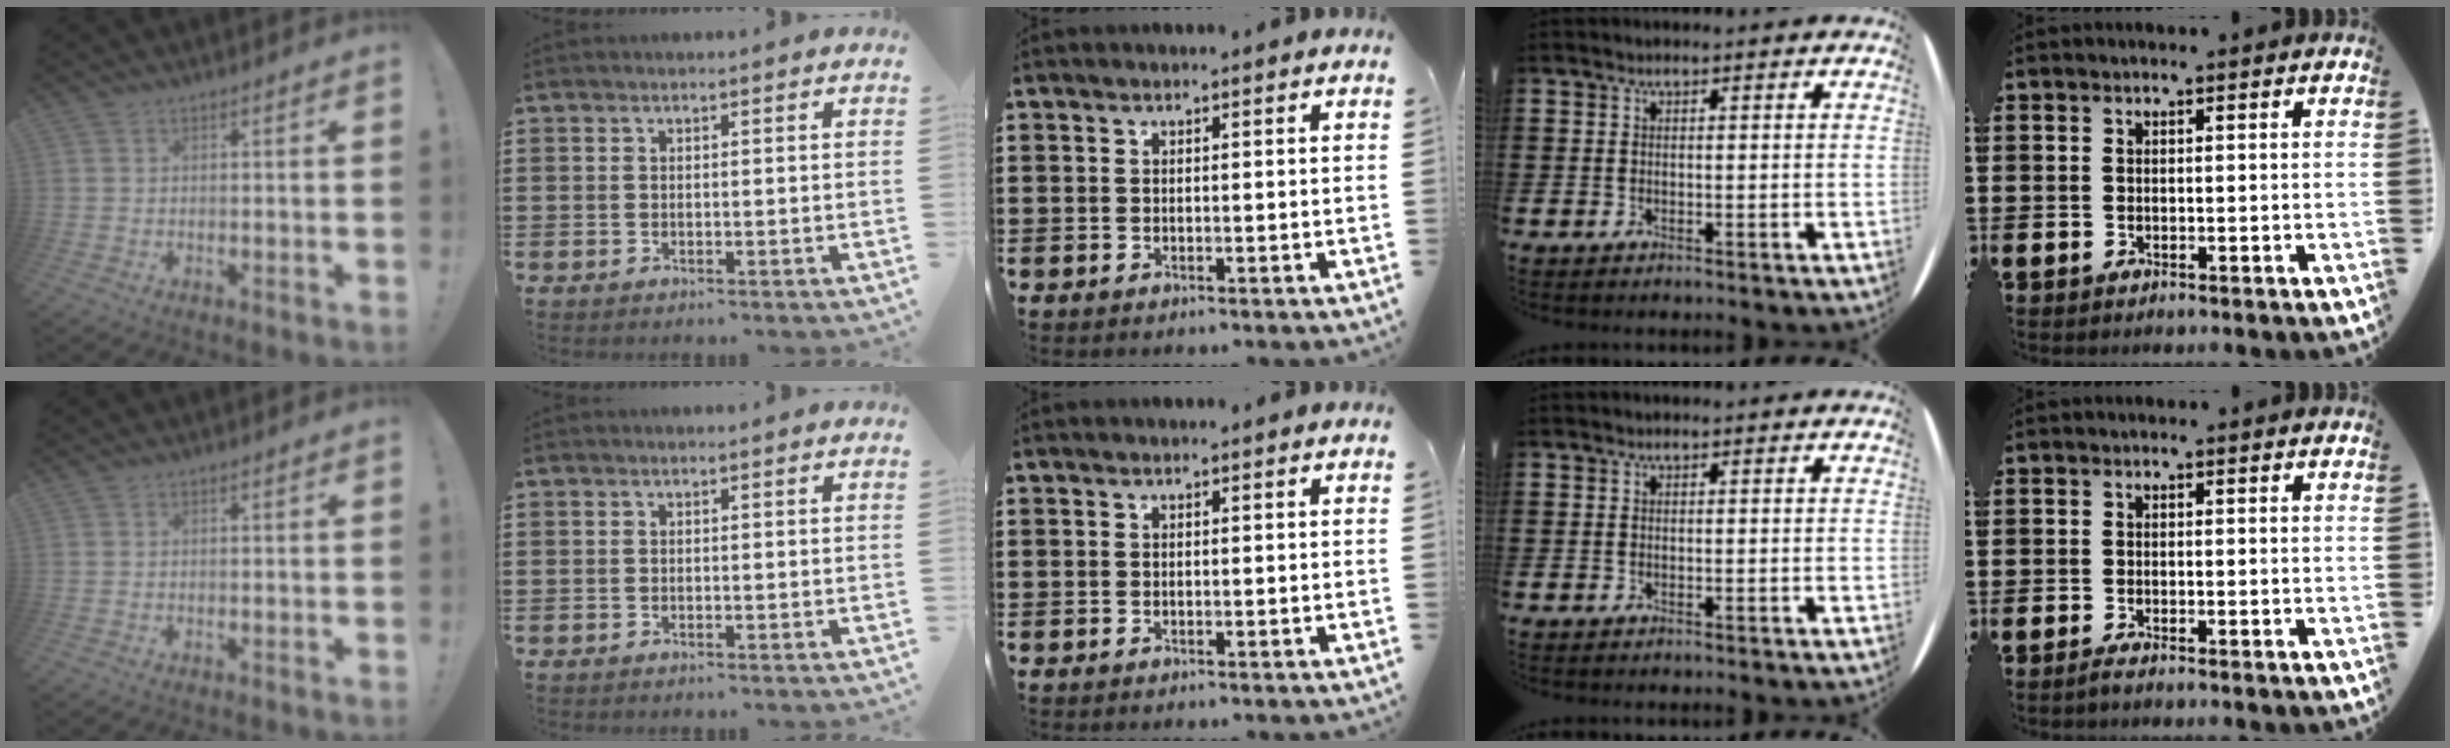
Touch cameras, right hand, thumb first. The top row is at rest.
{"little": {"total": 0.8, "force": [-0.6, 0.1, 0.6], "torque": [-0.010, -0.003, -0.011]}}